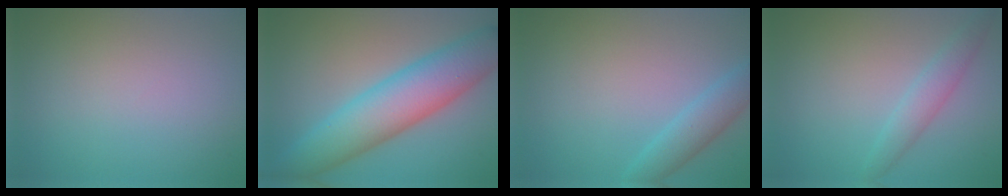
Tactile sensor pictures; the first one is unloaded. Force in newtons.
{"total": 8.6, "press": 8.6, "slide": 0.2}
{"total": 2.1, "press": 2.1, "slide": 0.2}
{"total": 2.2, "press": 2.2, "slide": 0.1}